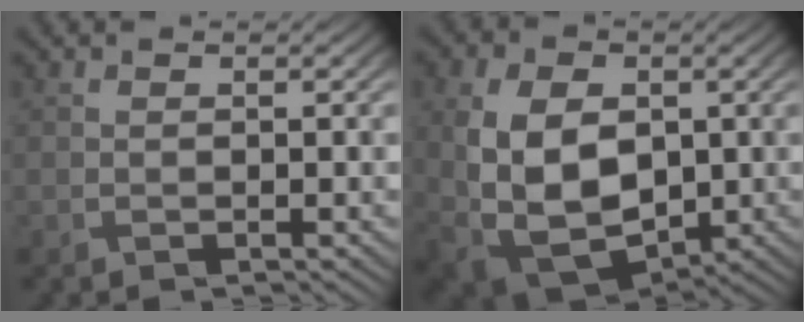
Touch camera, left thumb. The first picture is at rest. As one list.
[{"total": 14.0, "force": [-0.2, 9.7, 10.1], "torque": [-0.224, -0.024, 0.006]}]